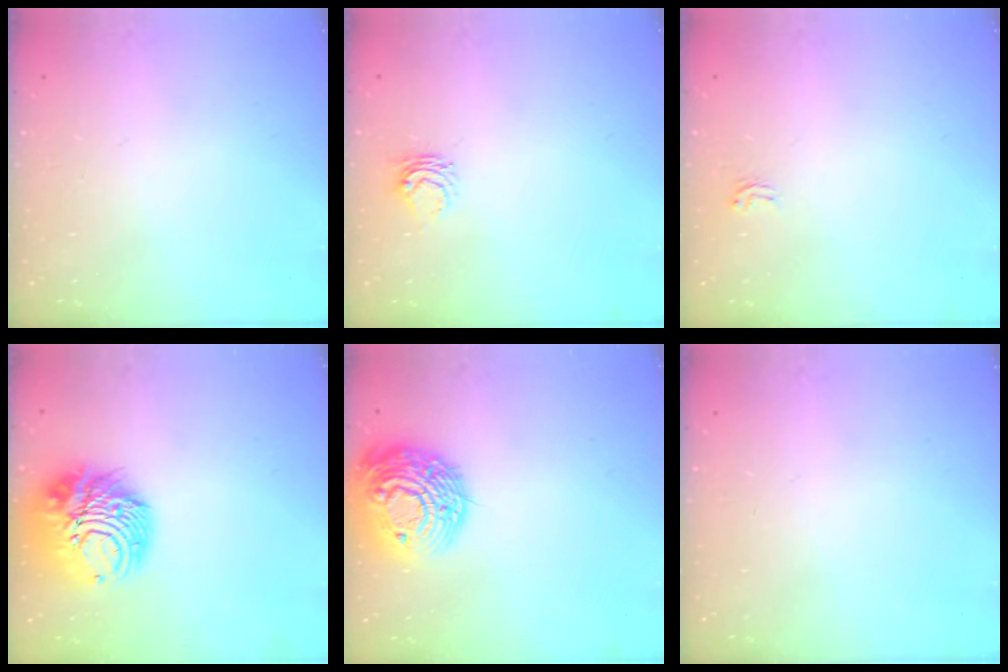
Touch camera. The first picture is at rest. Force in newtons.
{"total": 5.7, "press": 5.7, "slide": 0.6}
{"total": 1.9, "press": 1.9, "slide": 0.1}
{"total": 15.1, "press": 15.0, "slide": 1.5}
{"total": 18.5, "press": 18.4, "slide": 1.5}
{"total": 0.0}